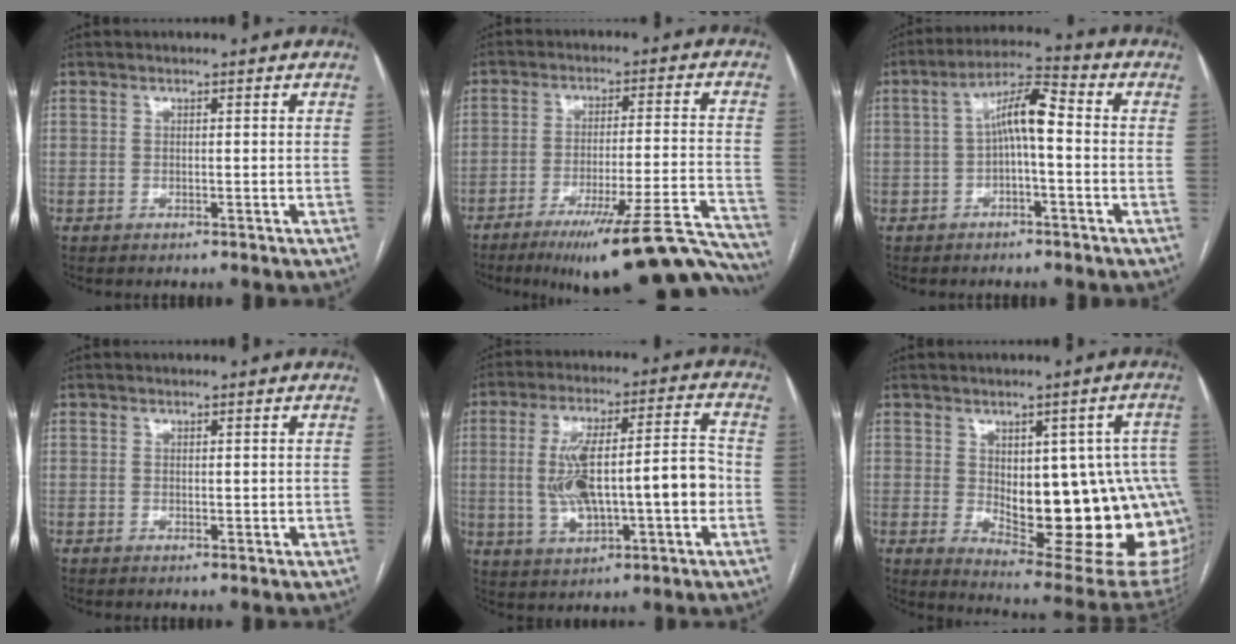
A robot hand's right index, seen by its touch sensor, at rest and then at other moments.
{"total": 22.7, "force": [-19.4, 1.5, 11.7], "torque": [-0.079, 0.016, -0.266]}
{"total": 7.3, "force": [0.1, 1.7, 7.2], "torque": [-0.129, 0.031, -0.001]}
{"total": 0.8, "force": [0.2, 0.6, 0.5], "torque": [-0.006, -0.002, 0.004]}
{"total": 15.3, "force": [-1.3, 3.9, 14.7], "torque": [-0.262, 0.029, -0.009]}
{"total": 21.6, "force": [-1.3, 7.5, 20.2], "torque": [-0.190, 0.011, 0.013]}